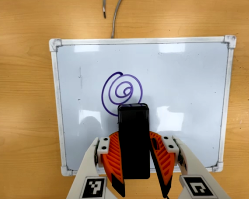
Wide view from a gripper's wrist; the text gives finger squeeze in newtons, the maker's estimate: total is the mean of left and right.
{"total": 7.3, "left": 6.2, "right": 8.3}